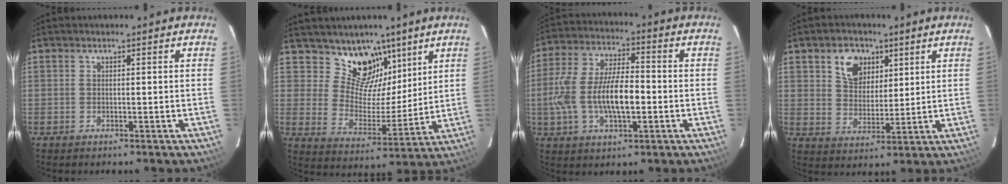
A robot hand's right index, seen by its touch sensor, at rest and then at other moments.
{"total": 11.6, "force": [7.9, 7.4, 4.1], "torque": [-0.066, -0.016, 0.140]}
{"total": 13.9, "force": [-2.4, 5.3, 12.6], "torque": [-0.254, 0.002, -0.043]}
{"total": 7.9, "force": [3.9, 5.7, 3.9], "torque": [-0.064, 0.015, 0.073]}